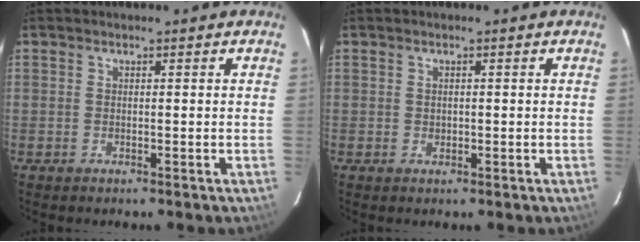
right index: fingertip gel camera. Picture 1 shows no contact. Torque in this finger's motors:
{"motor_torque": [-0.01, 0.04, -0.02, 0.00]}